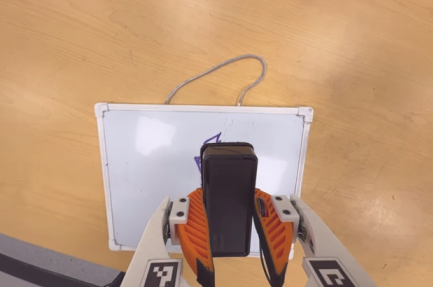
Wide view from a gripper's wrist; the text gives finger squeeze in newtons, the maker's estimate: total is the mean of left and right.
{"total": 7.9, "left": 6.7, "right": 9.2}